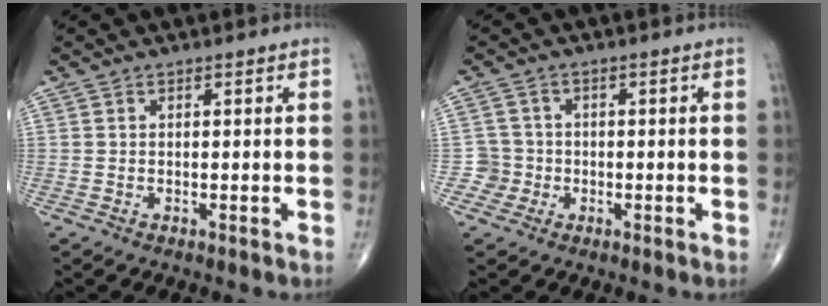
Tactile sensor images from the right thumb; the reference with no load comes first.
{"total": 3.0, "force": [-0.8, 2.8, -0.4], "torque": [0.028, 0.011, -0.022]}